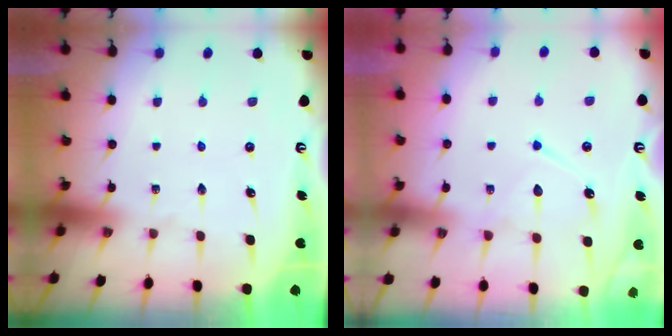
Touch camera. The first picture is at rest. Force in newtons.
{"total": 10.8, "press": 10.7, "slide": 1.0}